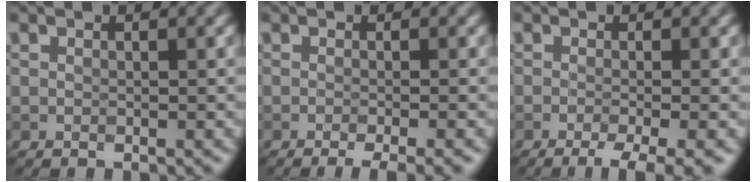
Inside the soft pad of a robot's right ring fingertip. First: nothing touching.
{"total": 3.3, "force": [-2.0, 0.6, 2.5], "torque": [-0.028, -0.001, -0.029]}
{"total": 4.2, "force": [-2.4, 0.7, 3.3], "torque": [-0.042, 0.001, -0.039]}